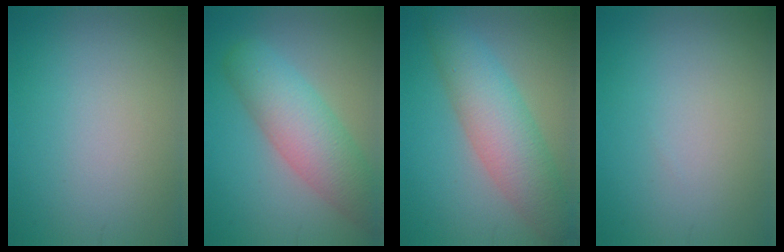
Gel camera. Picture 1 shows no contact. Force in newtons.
{"total": 6.4, "press": 6.4, "slide": 0.3}
{"total": 6.4, "press": 6.4, "slide": 0.1}
{"total": 0.0}